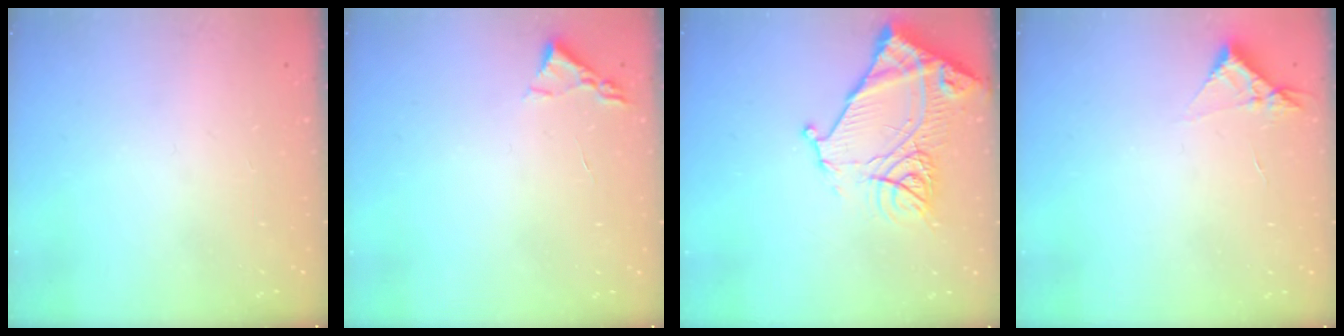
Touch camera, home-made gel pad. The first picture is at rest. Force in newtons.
{"total": 2.2, "press": 2.2, "slide": 0.3}
{"total": 16.3, "press": 16.2, "slide": 1.7}
{"total": 3.4, "press": 3.4, "slide": 0.5}